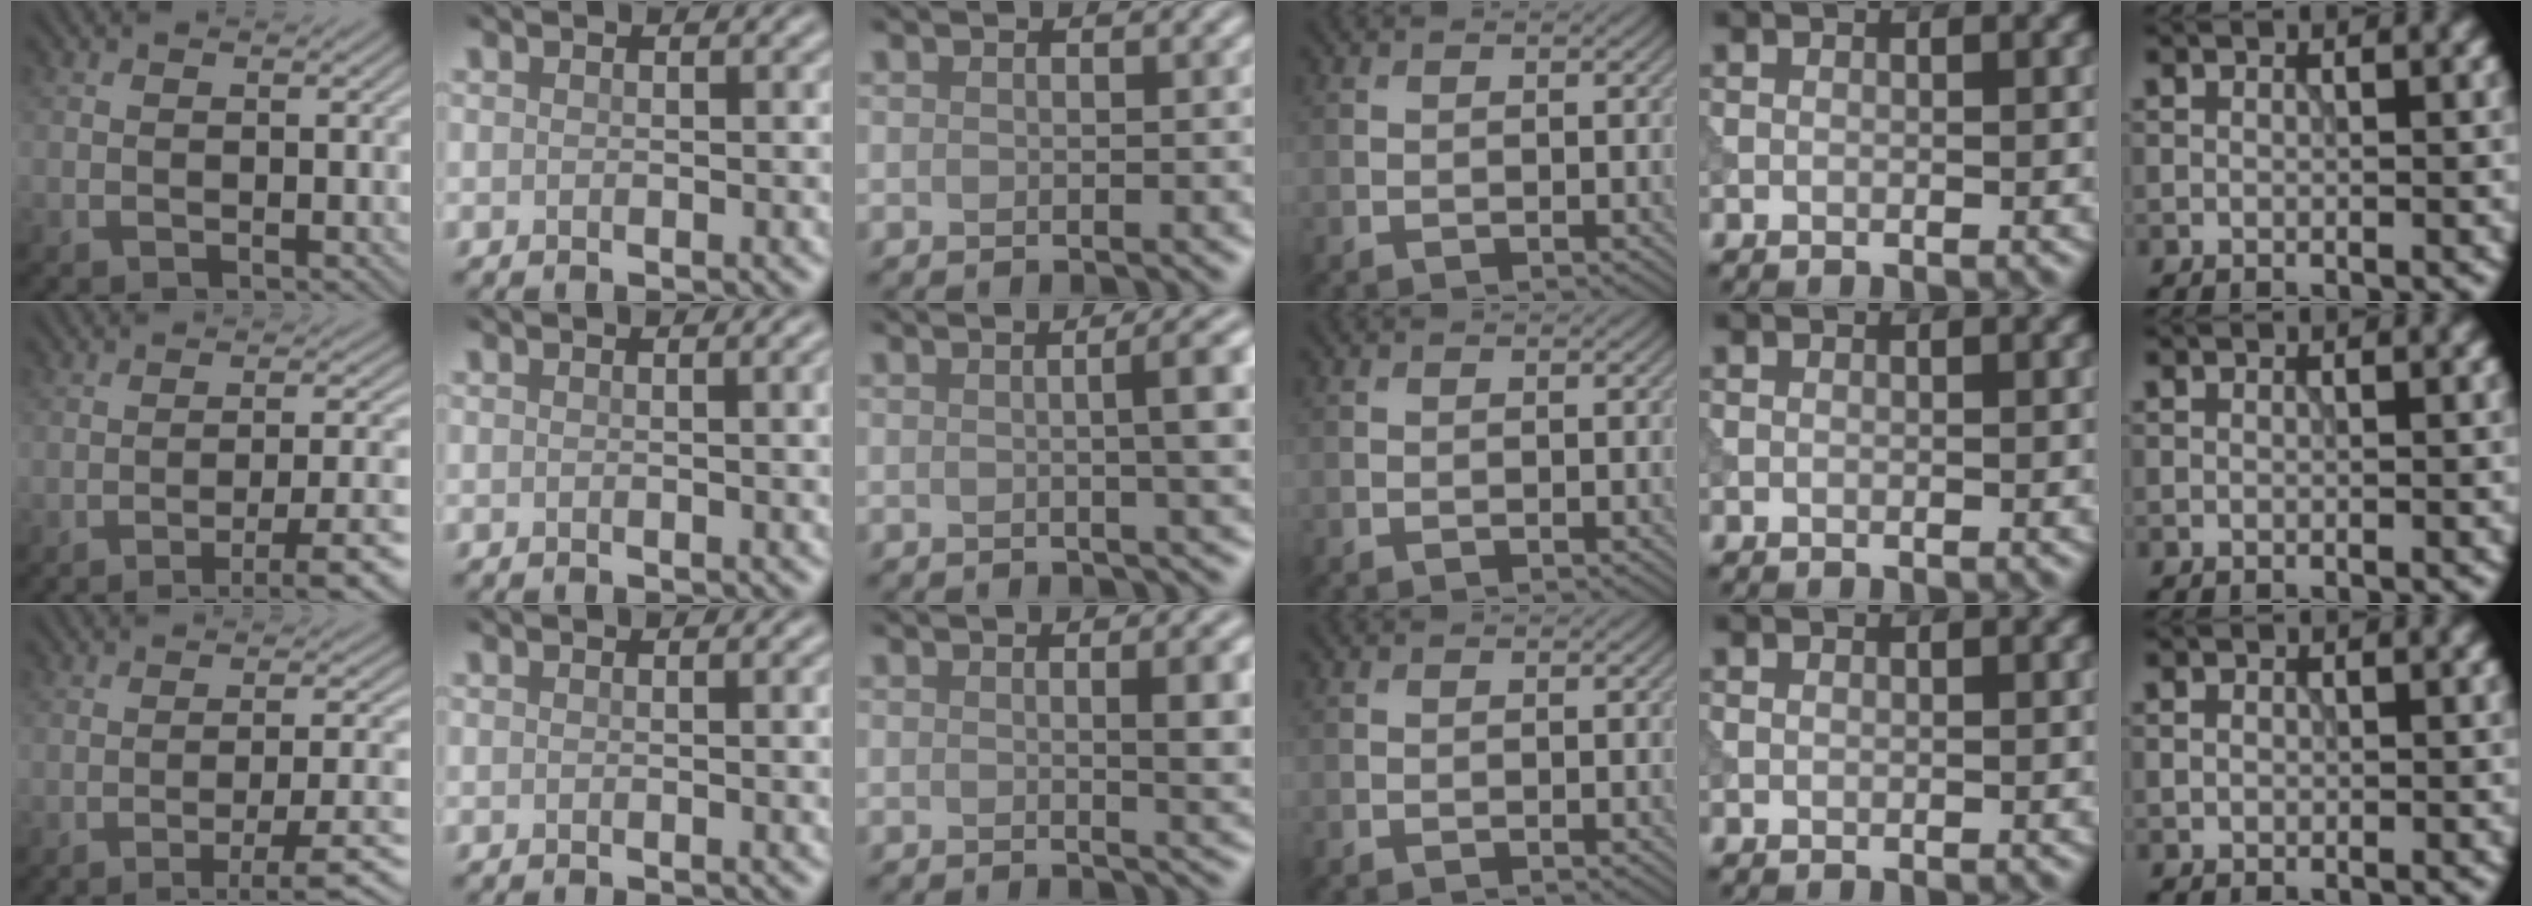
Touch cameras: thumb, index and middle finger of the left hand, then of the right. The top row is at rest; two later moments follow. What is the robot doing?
{"motion": "dispense", "object": "syringe"}